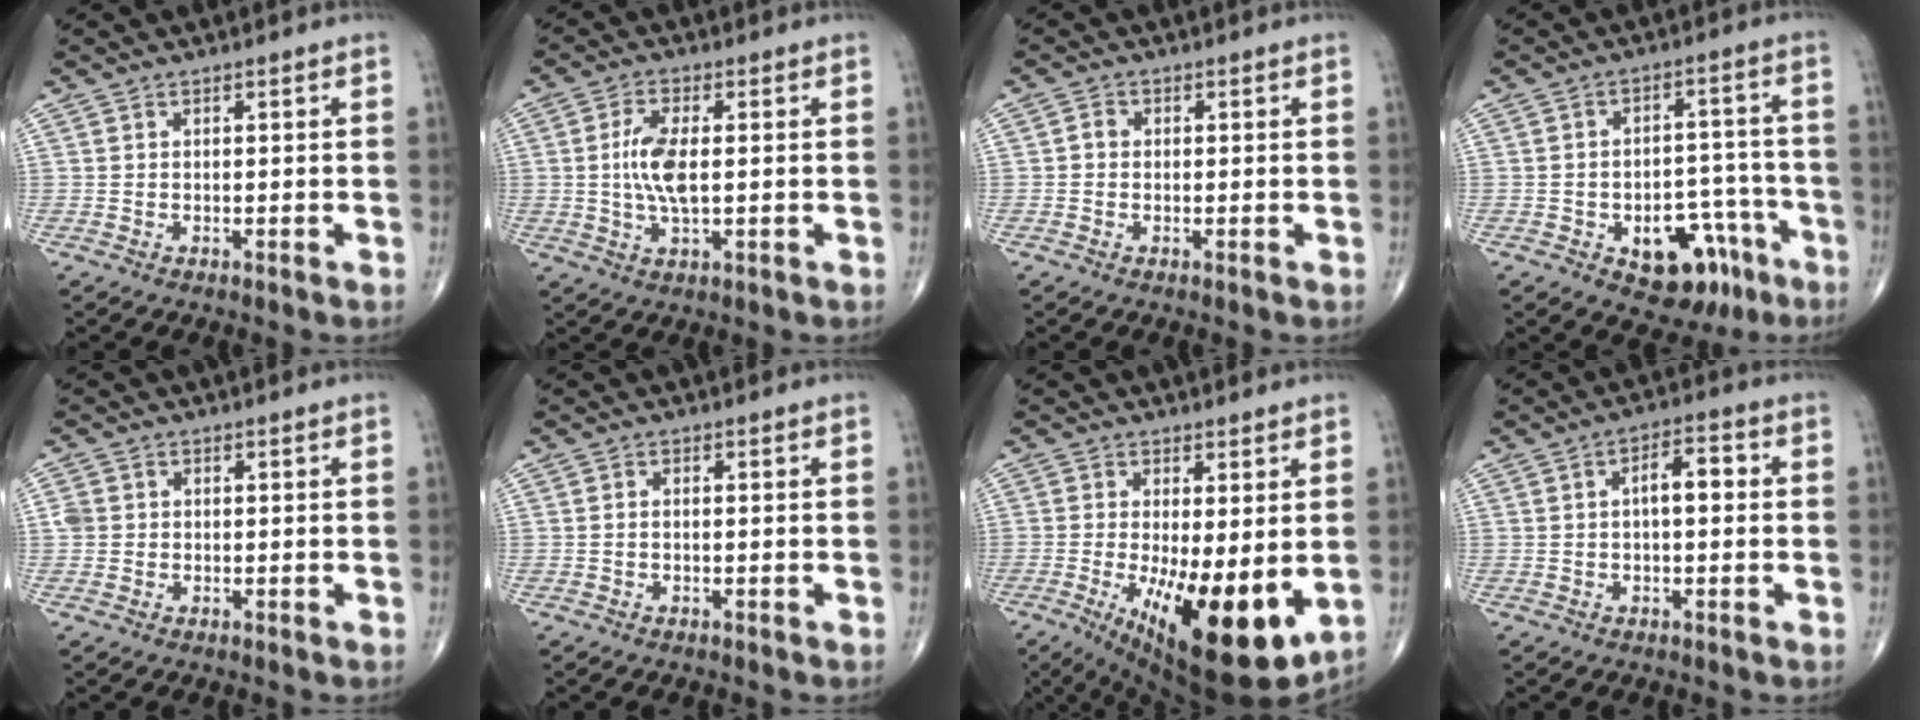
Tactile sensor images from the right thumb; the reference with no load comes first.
{"total": 7.2, "force": [0.2, 2.9, 6.6], "torque": [-0.141, -0.003, 0.001]}
{"total": 1.4, "force": [-0.1, 1.2, 0.7], "torque": [-0.005, 0.003, -0.004]}
{"total": 12.8, "force": [-6.3, 7.7, 8.0], "torque": [-0.068, 0.052, -0.077]}
{"total": 2.3, "force": [0.0, 2.0, 1.0], "torque": [-0.017, 0.008, 0.001]}
{"total": 0.6, "force": [-0.2, 0.2, 0.5], "torque": [-0.009, 0.001, -0.005]}
{"total": 17.0, "force": [-3.3, 5.9, 15.6], "torque": [-0.228, -0.033, -0.027]}
{"total": 5.4, "force": [0.4, 2.4, 4.8], "torque": [-0.069, 0.018, -0.003]}